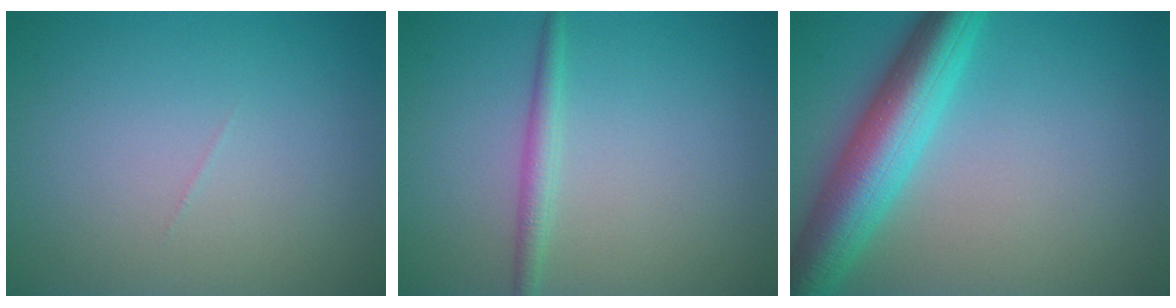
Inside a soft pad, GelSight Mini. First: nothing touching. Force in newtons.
{"total": 1.7, "press": 1.7, "slide": 0.1}
{"total": 7.7, "press": 7.7, "slide": 0.3}